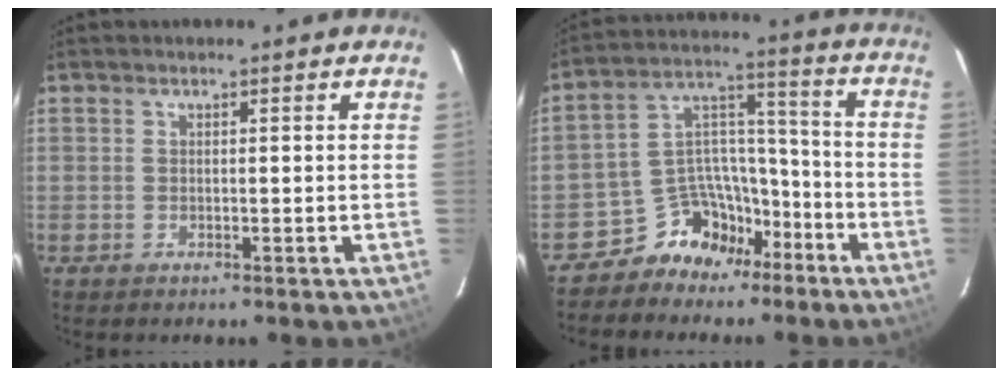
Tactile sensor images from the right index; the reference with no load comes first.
{"total": 10.8, "force": [-7.7, 6.8, 3.1], "torque": [-0.056, 0.060, -0.128]}